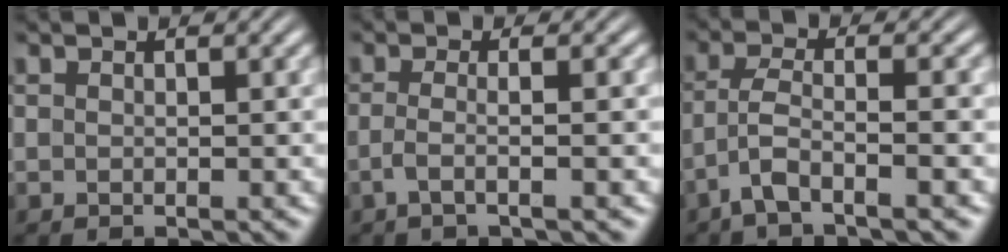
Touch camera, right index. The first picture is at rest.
{"total": 2.4, "force": [-1.3, -0.1, 2.0], "torque": [-0.052, -0.012, -0.017]}
{"total": 4.3, "force": [-2.4, 1.5, 3.2], "torque": [-0.078, -0.018, -0.034]}